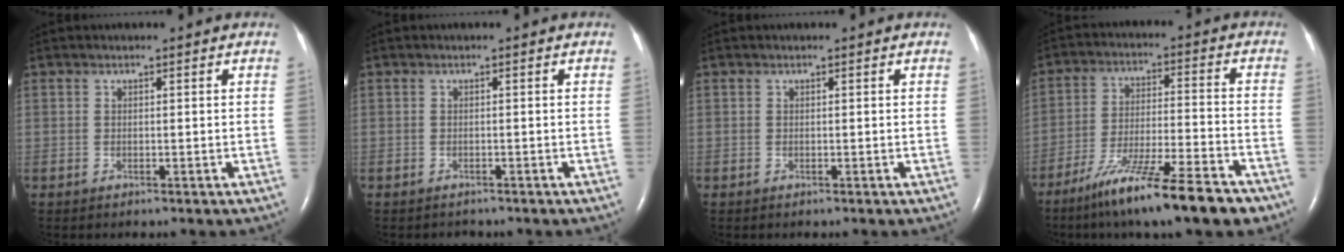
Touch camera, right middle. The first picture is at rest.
{"total": 0.7, "force": [-0.6, 0.3, -0.1], "torque": [-0.006, -0.001, -0.009]}
{"total": 0.0}
{"total": 16.4, "force": [-12.0, 1.3, 11.2], "torque": [-0.175, -0.031, -0.199]}